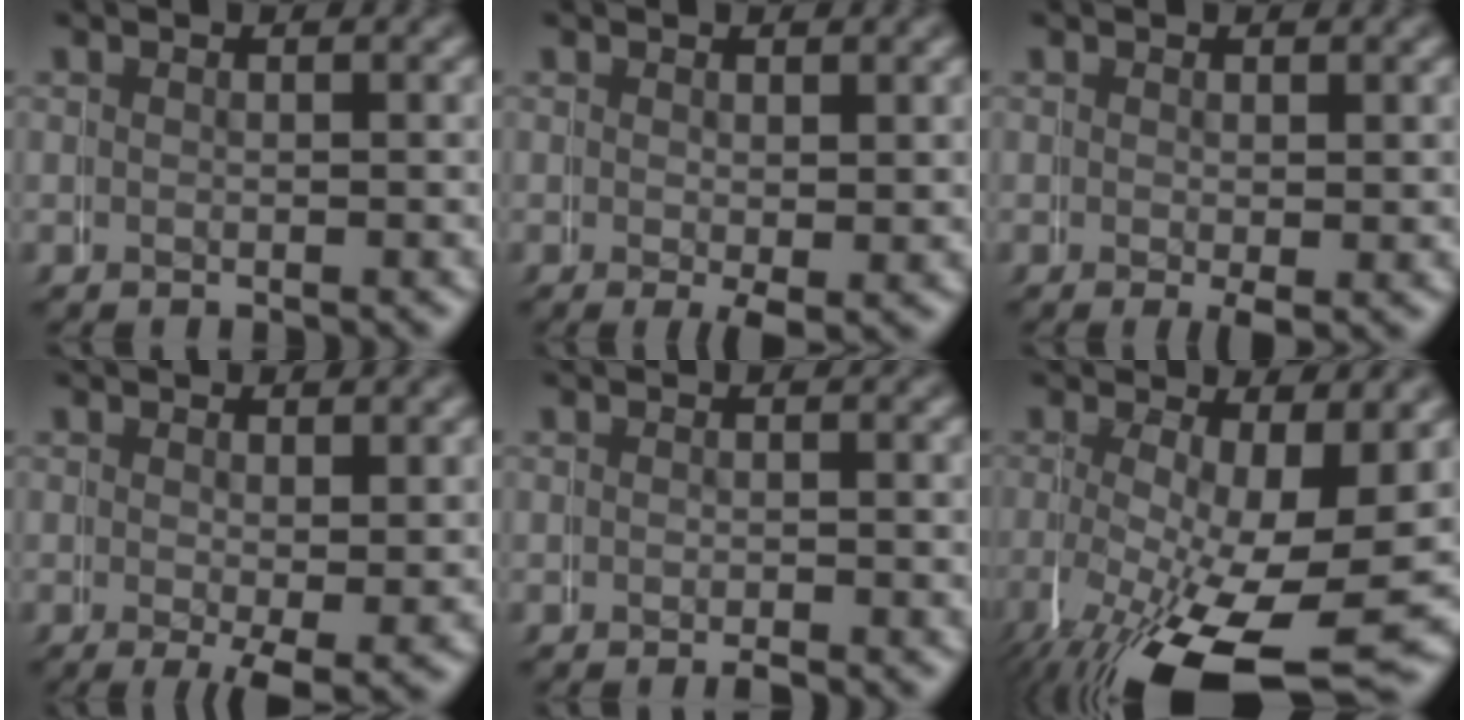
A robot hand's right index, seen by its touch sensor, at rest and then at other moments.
{"total": 1.5, "force": [-0.3, 0.3, 1.4], "torque": [-0.020, -0.012, -0.001]}
{"total": 1.0, "force": [-0.2, 0.1, 1.0], "torque": [-0.012, -0.007, -0.001]}
{"total": 2.8, "force": [-1.0, 0.7, 2.5], "torque": [-0.035, -0.019, -0.010]}
{"total": 0.8, "force": [-0.8, 0.2, 0.2], "torque": [-0.001, -0.001, -0.015]}
{"total": 10.4, "force": [-4.0, 4.7, 8.3], "torque": [-0.158, -0.052, -0.041]}